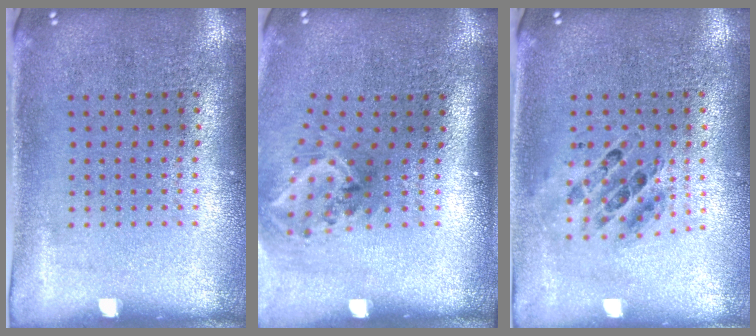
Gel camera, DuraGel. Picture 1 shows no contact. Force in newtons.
{"total": 2.1, "press": 1.4, "slide": 1.5}
{"total": 0.7, "press": 0.7, "slide": 0.2}